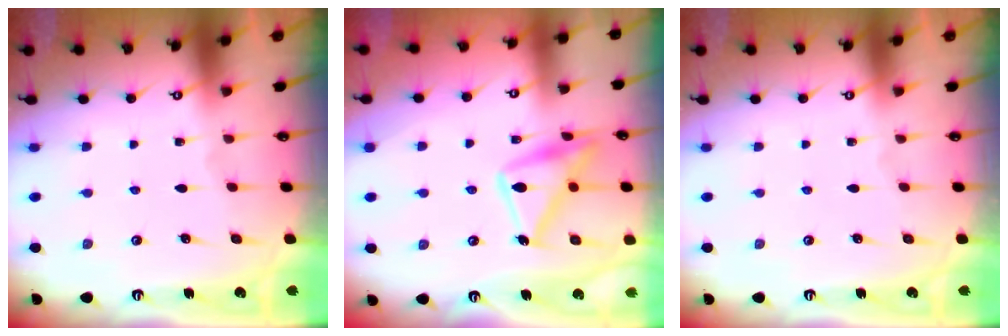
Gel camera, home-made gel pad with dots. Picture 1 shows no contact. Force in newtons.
{"total": 17.1, "press": 17.1, "slide": 1.2}
{"total": 0.0}